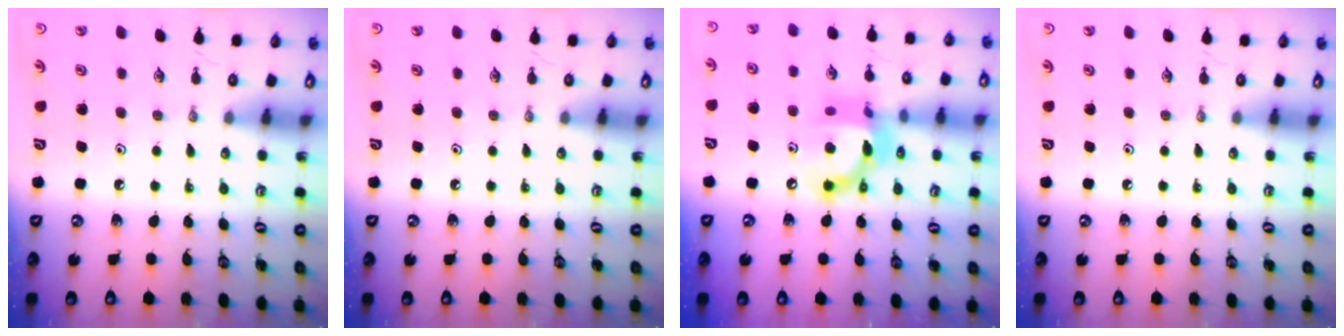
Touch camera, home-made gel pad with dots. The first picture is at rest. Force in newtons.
{"total": 0.0}
{"total": 13.7, "press": 13.7, "slide": 0.5}
{"total": 0.0}